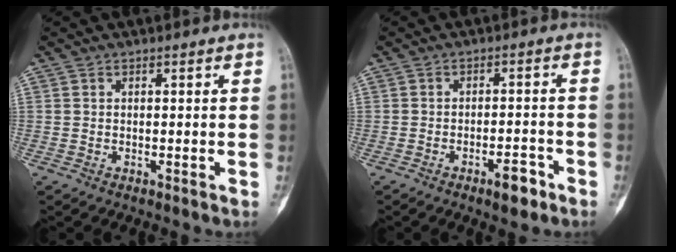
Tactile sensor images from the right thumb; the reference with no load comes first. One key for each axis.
{"total": 4.5, "fx": -2.7, "fy": 1.6, "fz": 3.2, "tx": -0.040, "ty": 0.018, "tz": -0.038}